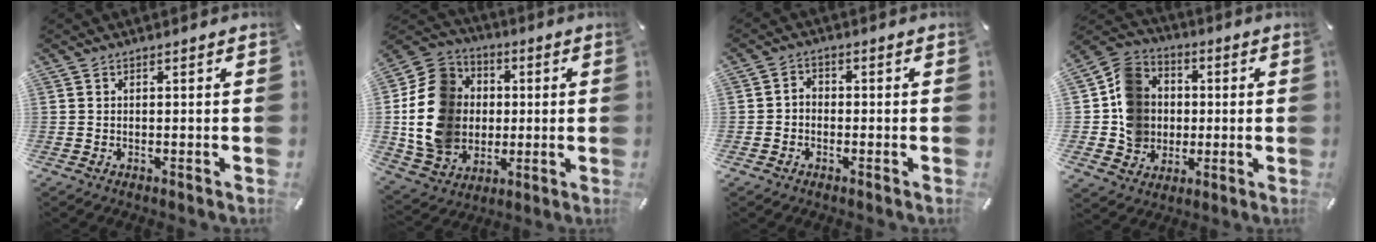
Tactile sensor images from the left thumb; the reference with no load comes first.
{"total": 17.5, "force": [-0.9, 15.5, 8.2], "torque": [-0.175, 0.017, -0.011]}
{"total": 2.6, "force": [-1.4, 2.0, 0.9], "torque": [-0.016, 0.013, -0.029]}
{"total": 13.2, "force": [-0.7, 12.3, 4.8], "torque": [-0.088, 0.022, -0.004]}